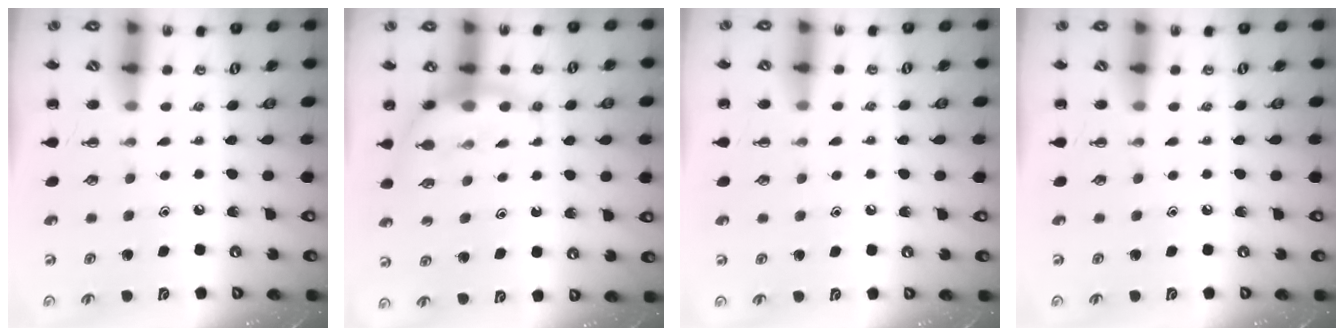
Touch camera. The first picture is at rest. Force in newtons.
{"total": 7.2, "press": 7.0, "slide": 1.6}
{"total": 5.0, "press": 4.7, "slide": 1.7}
{"total": 0.0}